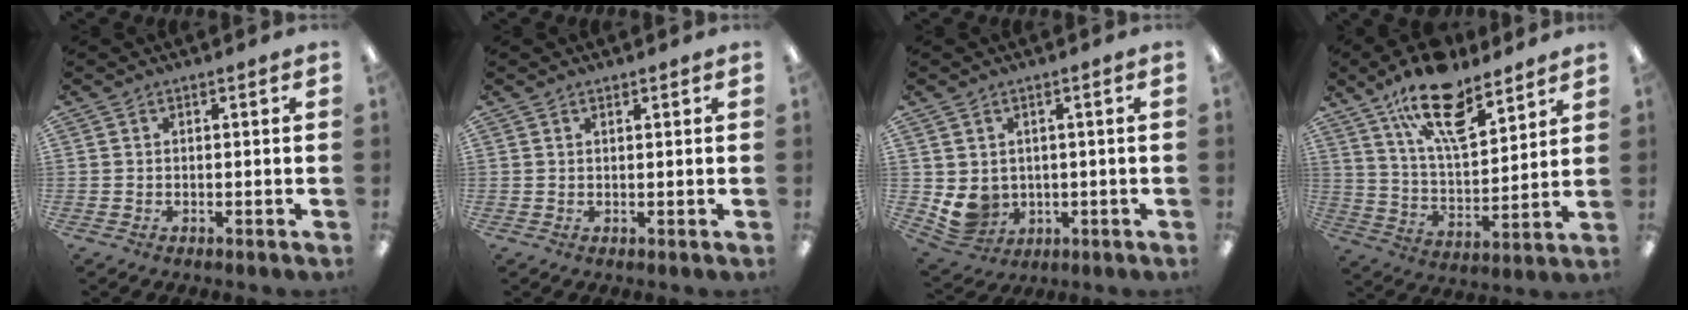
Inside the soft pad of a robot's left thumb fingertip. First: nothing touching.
{"total": 0.7, "force": [0.7, 0.1, 0.2], "torque": [-0.005, 0.000, 0.013]}
{"total": 6.3, "force": [0.8, 5.8, 2.2], "torque": [-0.071, -0.010, 0.022]}
{"total": 18.5, "force": [12.4, 7.6, 11.5], "torque": [-0.191, -0.059, 0.212]}